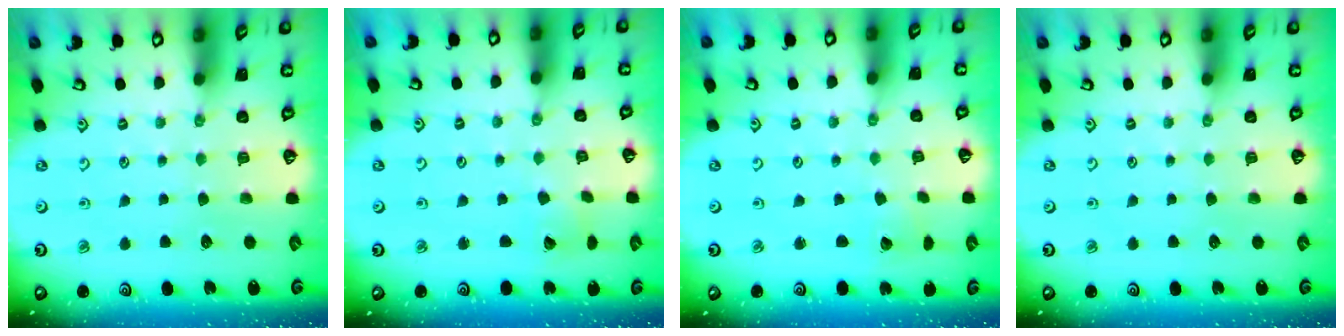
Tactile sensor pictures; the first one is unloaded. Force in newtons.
{"total": 2.6, "press": 2.6, "slide": 0.3}
{"total": 1.4, "press": 1.4, "slide": 0.2}
{"total": 0.0}